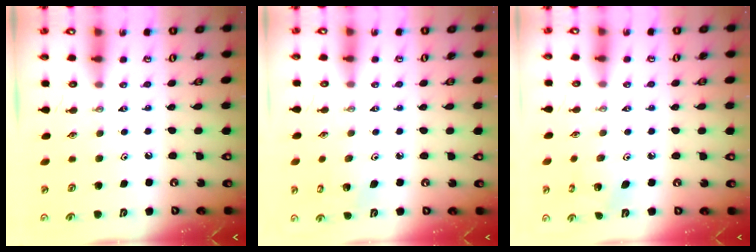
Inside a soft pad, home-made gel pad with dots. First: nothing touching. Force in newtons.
{"total": 4.0, "press": 3.9, "slide": 1.1}
{"total": 3.5, "press": 3.5, "slide": 0.2}